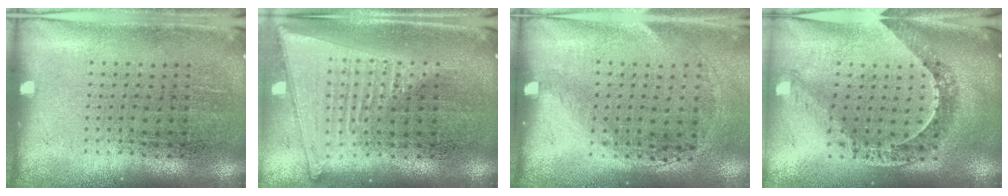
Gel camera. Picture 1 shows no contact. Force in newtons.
{"total": 1.8, "press": 1.6, "slide": 0.9}
{"total": 1.4, "press": 1.0, "slide": 1.0}
{"total": 1.1, "press": 1.1, "slide": 0.1}